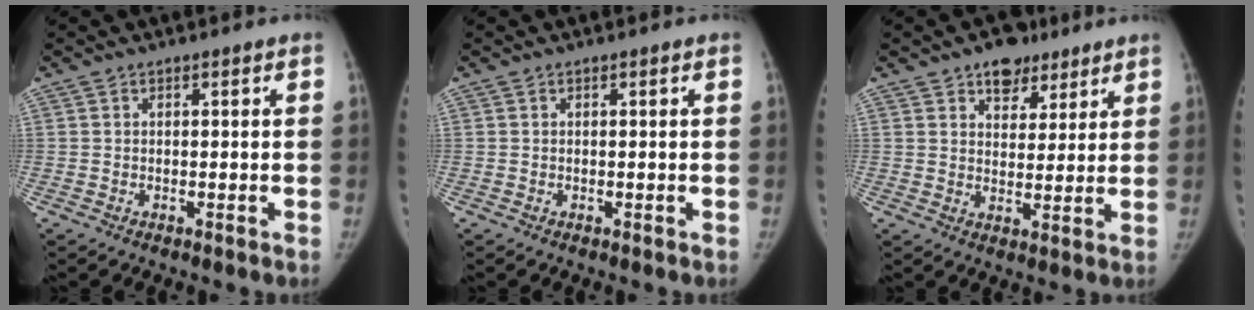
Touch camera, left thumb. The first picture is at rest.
{"total": 0.0}
{"total": 7.6, "force": [4.9, 4.9, 3.2], "torque": [-0.010, -0.020, 0.073]}